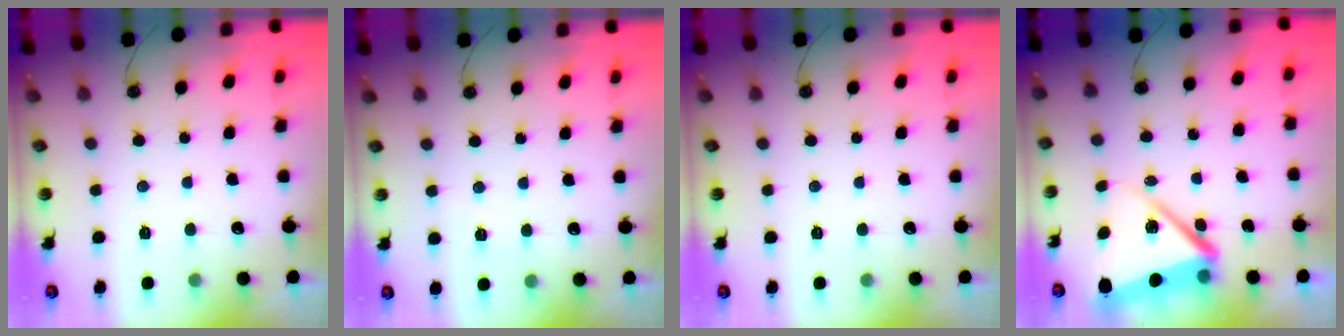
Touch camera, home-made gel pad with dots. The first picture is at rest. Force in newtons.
{"total": 2.9, "press": 1.9, "slide": 2.2}
{"total": 0.0}
{"total": 8.8, "press": 8.7, "slide": 0.9}